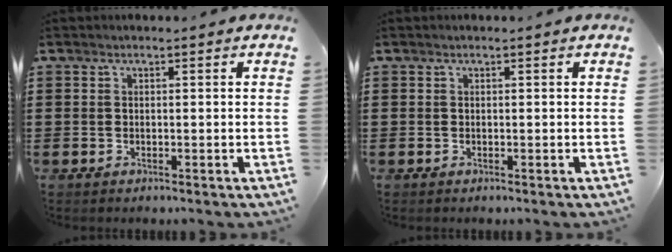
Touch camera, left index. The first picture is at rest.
{"total": 0.0}